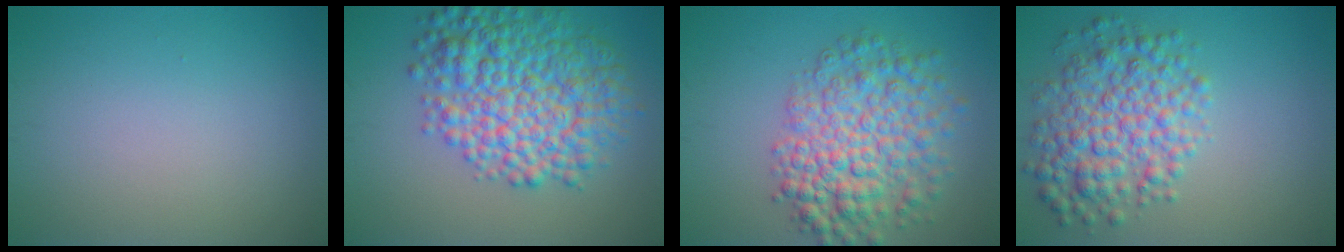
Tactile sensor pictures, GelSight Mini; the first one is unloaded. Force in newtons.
{"total": 9.3, "press": 9.3, "slide": 0.0}
{"total": 7.4, "press": 7.4, "slide": 0.2}
{"total": 6.2, "press": 6.2, "slide": 0.0}